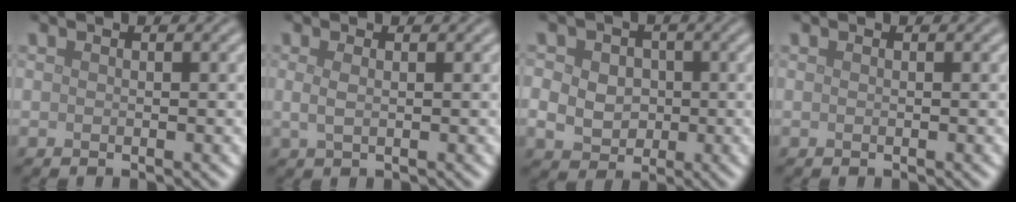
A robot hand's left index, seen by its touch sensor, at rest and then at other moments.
{"total": 1.3, "force": [0.2, 0.5, 1.2], "torque": [-0.023, 0.000, 0.004]}
{"total": 7.4, "force": [0.6, 6.5, 3.6], "torque": [-0.061, 0.035, -0.019]}
{"total": 0.0}